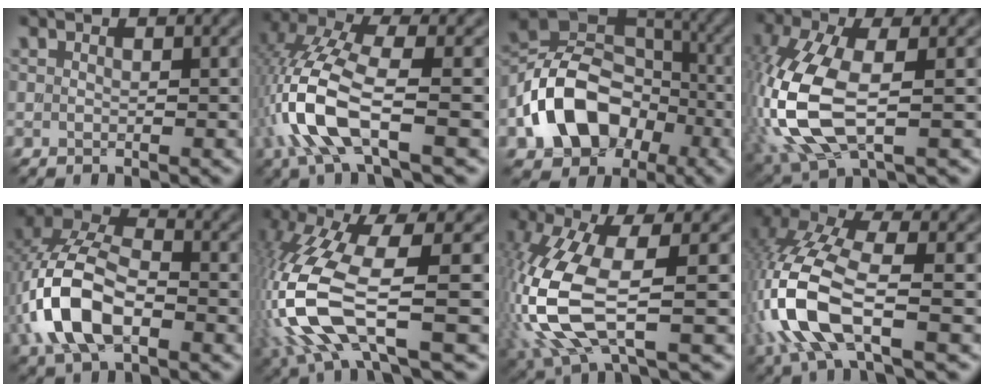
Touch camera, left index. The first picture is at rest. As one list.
[{"total": 7.9, "force": [-2.6, 2.9, 6.9], "torque": [-0.166, 0.010, -0.058]}, {"total": 11.4, "force": [-4.2, 8.3, 6.6], "torque": [-0.124, -0.001, -0.086]}, {"total": 9.6, "force": [-1.5, 4.3, 8.4], "torque": [-0.207, -0.003, -0.037]}, {"total": 9.0, "force": [-2.5, 5.1, 7.0], "torque": [-0.152, 0.016, -0.059]}, {"total": 11.1, "force": [-2.9, 3.3, 10.1], "torque": [-0.242, -0.005, -0.059]}, {"total": 10.1, "force": [-2.1, 3.8, 9.2], "torque": [-0.232, -0.008, -0.044]}, {"total": 9.5, "force": [-2.9, 4.0, 8.1], "torque": [-0.195, 0.010, -0.068]}]